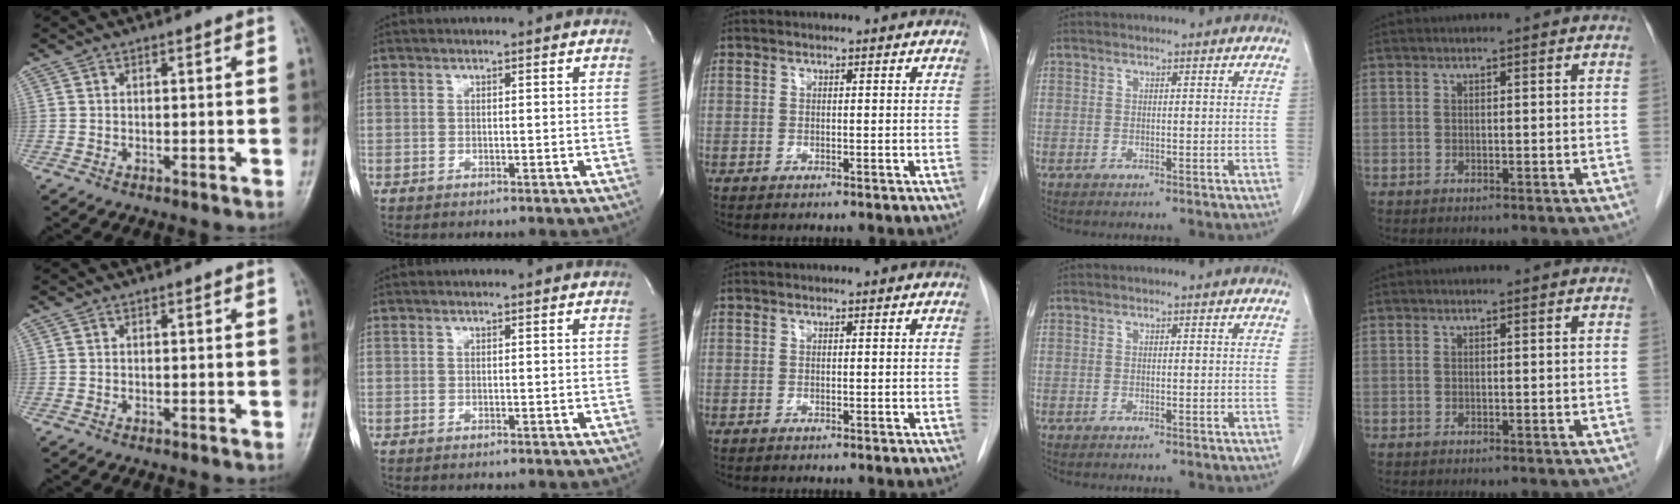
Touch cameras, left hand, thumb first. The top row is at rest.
{}